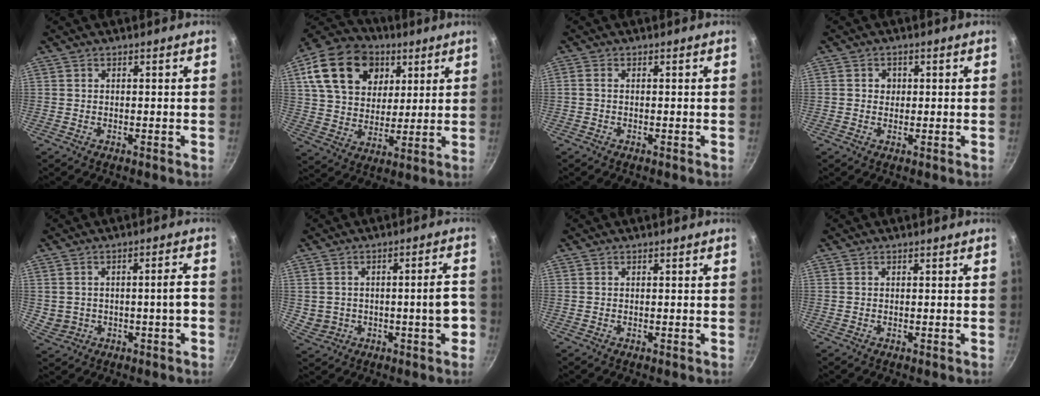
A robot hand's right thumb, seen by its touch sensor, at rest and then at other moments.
{"total": 20.3, "force": [7.9, 14.9, 11.4], "torque": [-0.179, -0.006, 0.136]}
{"total": 1.0, "force": [-0.1, 0.5, 0.8], "torque": [-0.022, 0.004, -0.006]}
{"total": 2.1, "force": [0.2, 1.9, 0.7], "torque": [0.001, 0.001, 0.000]}
{"total": 5.4, "force": [-0.8, 2.9, 4.6], "torque": [-0.067, 0.025, 0.010]}
{"total": 7.6, "force": [-1.3, 3.9, 6.4], "torque": [-0.082, 0.028, 0.001]}
{"total": 0.0}
{"total": 0.0}